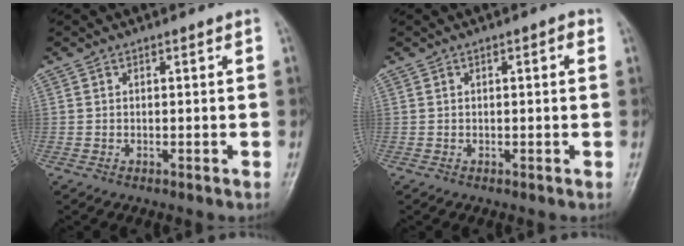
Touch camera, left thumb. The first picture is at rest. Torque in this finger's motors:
{"motor_torque": [-0.21, 0.14, -0.09, -0.09, 0.05]}